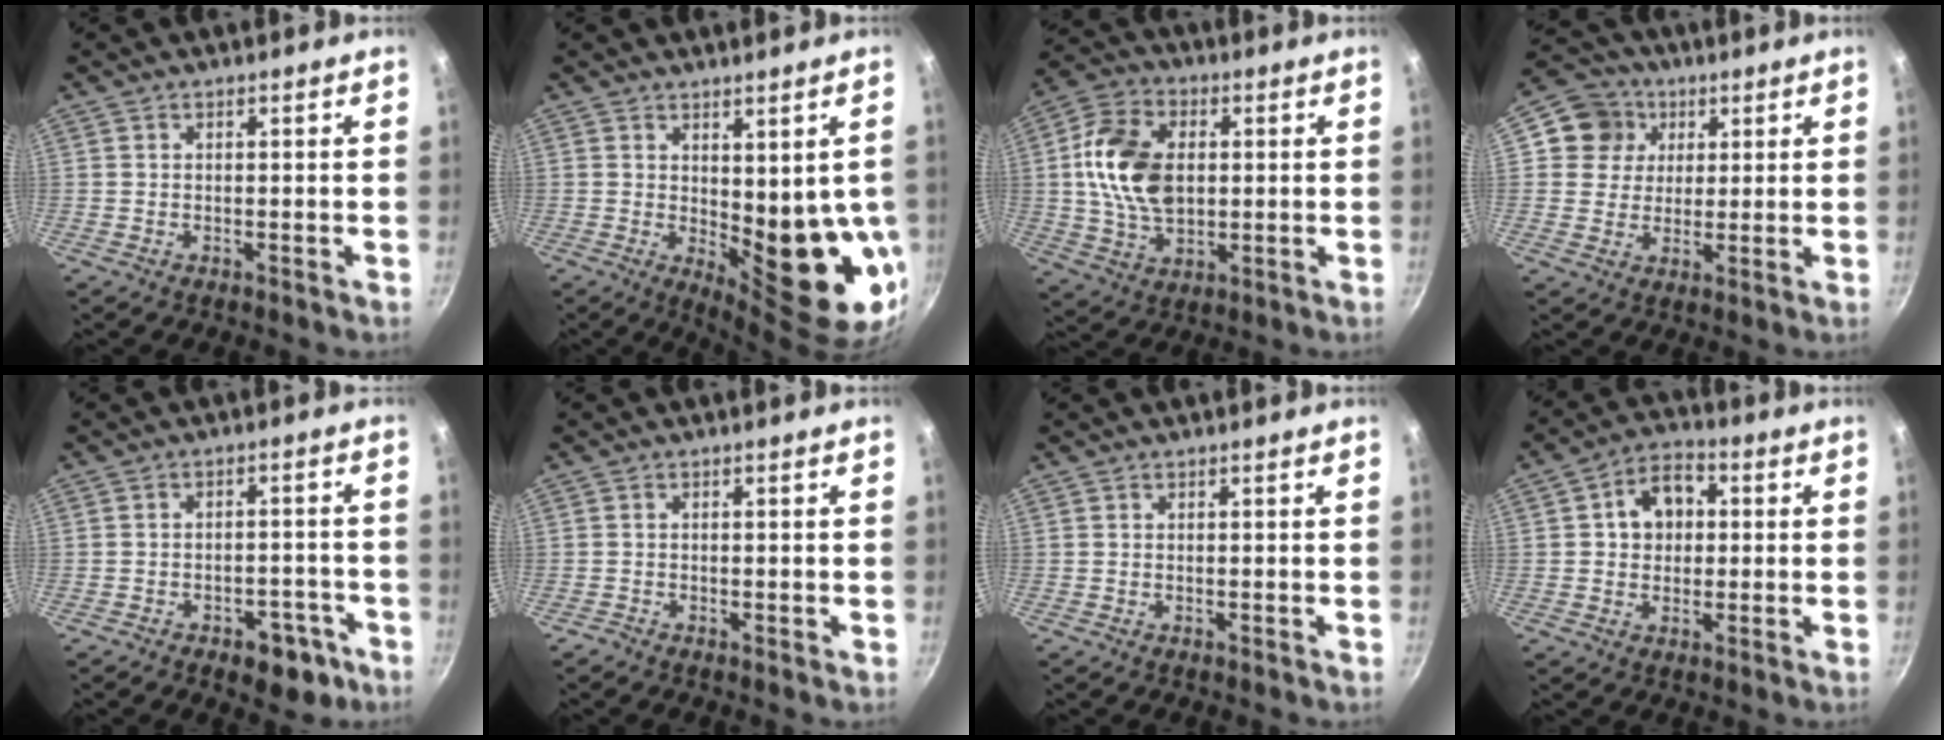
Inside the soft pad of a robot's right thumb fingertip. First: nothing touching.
{"total": 13.4, "force": [0.3, 5.4, 12.3], "torque": [-0.135, -0.034, 0.020]}
{"total": 15.0, "force": [1.4, 9.9, 11.2], "torque": [-0.189, 0.004, 0.020]}
{"total": 8.4, "force": [2.7, 7.7, 2.2], "torque": [-0.001, 0.008, 0.034]}
{"total": 7.9, "force": [-4.5, 4.6, 4.7], "torque": [-0.028, 0.038, -0.045]}
{"total": 0.7, "force": [-0.5, 0.4, 0.3], "torque": [-0.010, 0.004, -0.012]}
{"total": 0.0}
{"total": 8.5, "force": [1.3, 6.5, 5.3], "torque": [-0.046, 0.013, 0.009]}